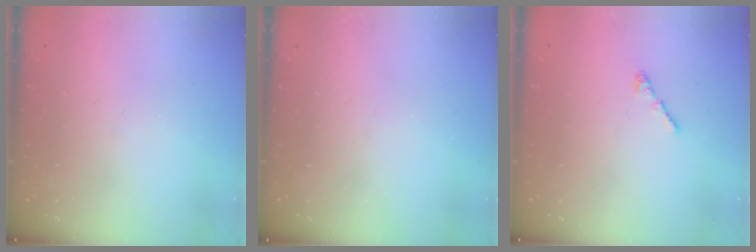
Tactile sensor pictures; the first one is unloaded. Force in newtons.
{"total": 0.0}
{"total": 1.3, "press": 1.2, "slide": 0.6}